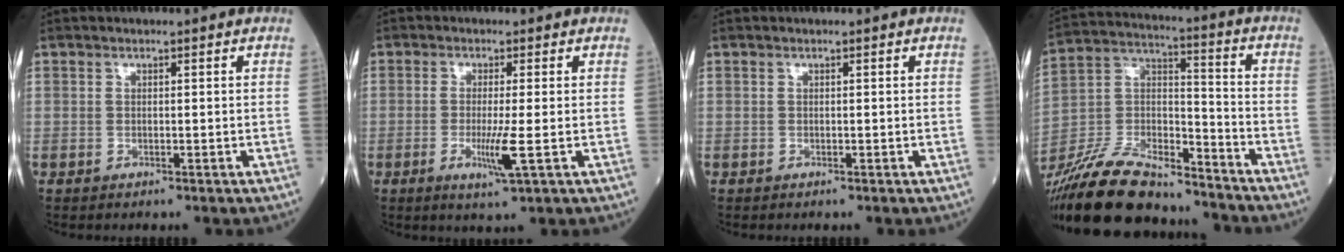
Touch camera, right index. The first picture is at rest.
{"total": 4.7, "force": [-1.2, -0.4, 4.5], "torque": [-0.090, -0.014, -0.021]}
{"total": 0.0}
{"total": 21.4, "force": [-19.0, 5.1, 8.5], "torque": [-0.196, -0.003, -0.337]}